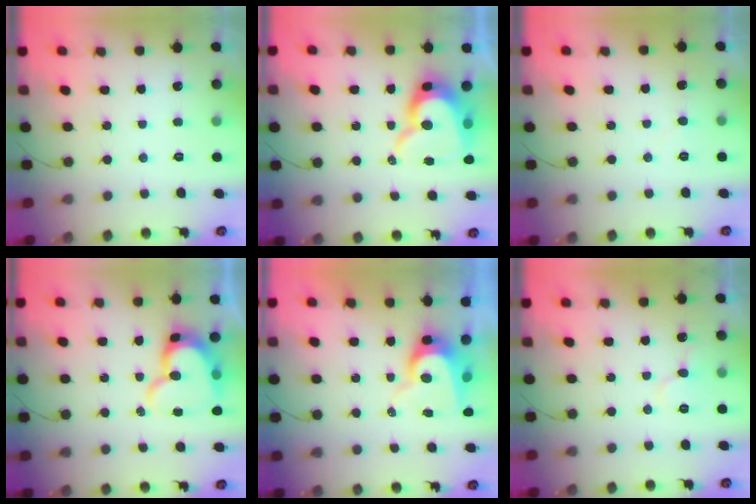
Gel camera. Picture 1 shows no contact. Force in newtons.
{"total": 14.7, "press": 14.7, "slide": 1.4}
{"total": 3.9, "press": 3.9, "slide": 0.4}
{"total": 15.2, "press": 15.1, "slide": 1.4}
{"total": 9.7, "press": 9.7, "slide": 1.0}
{"total": 7.6, "press": 7.6, "slide": 0.6}